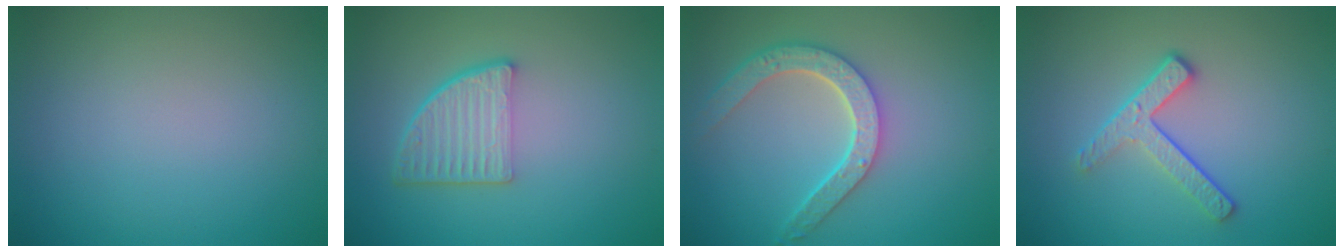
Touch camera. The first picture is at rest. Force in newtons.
{"total": 4.7, "press": 3.3, "slide": 3.3}
{"total": 4.6, "press": 3.7, "slide": 2.7}
{"total": 3.0, "press": 2.5, "slide": 1.8}